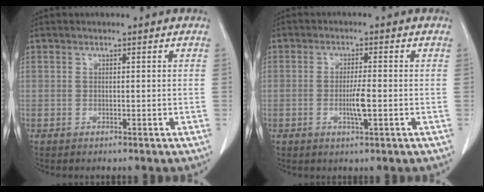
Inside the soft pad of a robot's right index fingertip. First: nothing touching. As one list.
[{"total": 3.6, "force": [-0.8, 0.2, 3.5], "torque": [-0.070, -0.005, -0.015]}]